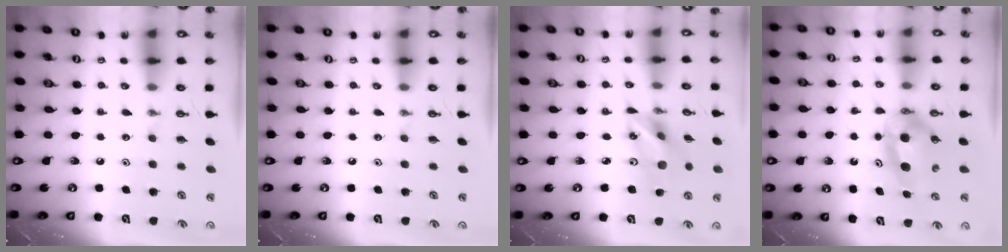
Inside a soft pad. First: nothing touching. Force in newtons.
{"total": 0.0}
{"total": 12.5, "press": 12.2, "slide": 2.9}
{"total": 7.0, "press": 6.3, "slide": 3.0}